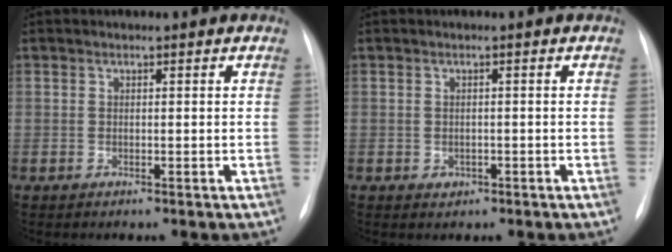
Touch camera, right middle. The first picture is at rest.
{"total": 1.3, "force": [-0.6, 1.1, 0.4], "torque": [-0.005, 0.003, -0.004]}